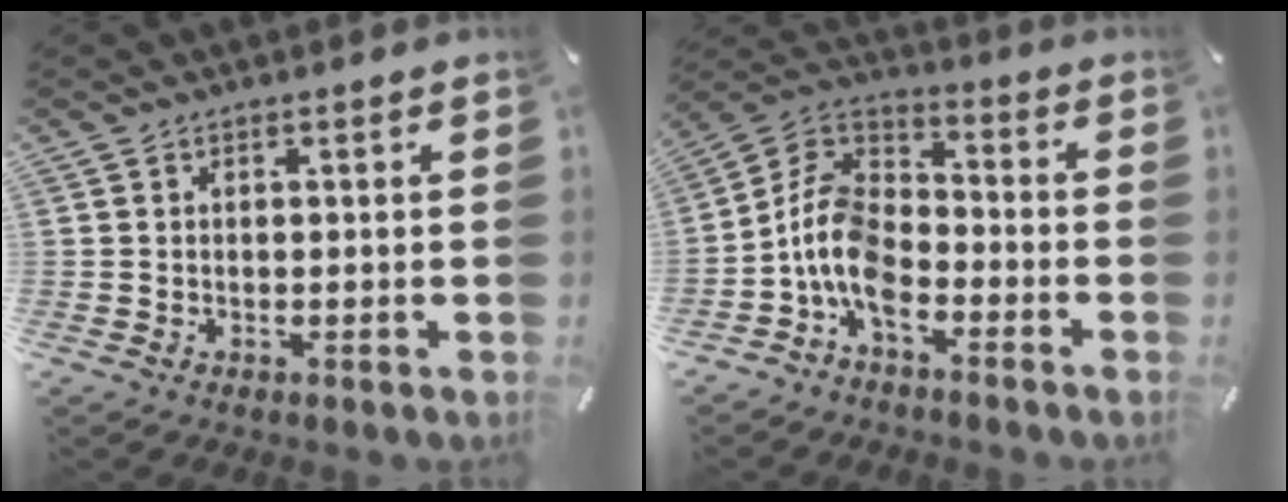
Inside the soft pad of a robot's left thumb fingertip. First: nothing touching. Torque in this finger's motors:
{"motor_torque": [-0.31, 1.29, 1.17, 0.73, 0.35]}